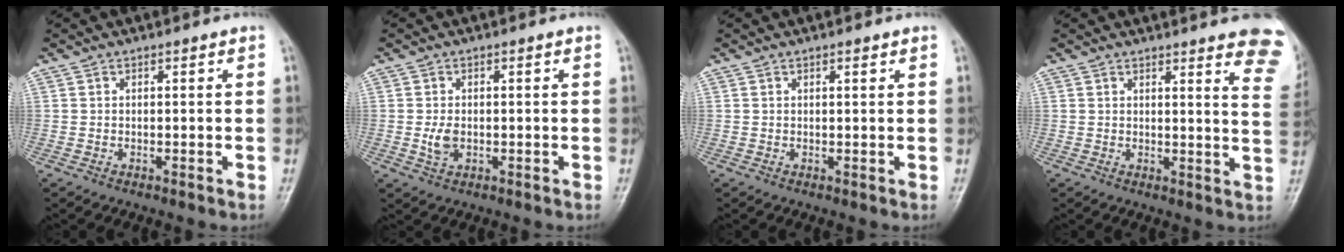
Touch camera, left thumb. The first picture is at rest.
{"total": 3.0, "force": [-0.3, 1.9, 2.2], "torque": [-0.043, -0.001, -0.005]}
{"total": 1.1, "force": [0.6, 0.3, 0.8], "torque": [-0.012, -0.001, 0.009]}
{"total": 13.5, "force": [10.4, 2.5, 8.3], "torque": [-0.065, -0.058, 0.097]}